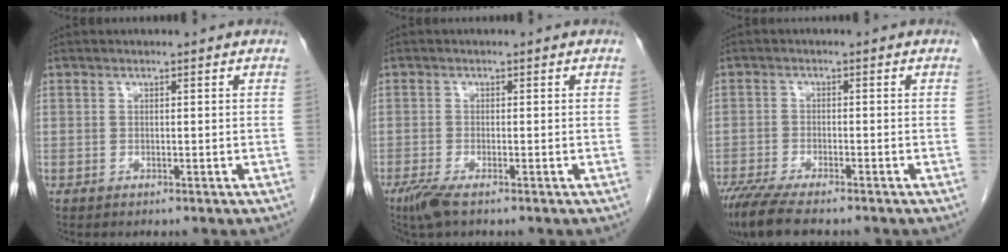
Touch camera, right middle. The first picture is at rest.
{"total": 3.1, "force": [-2.1, 0.4, 2.2], "torque": [-0.051, -0.010, -0.041]}
{"total": 9.2, "force": [-7.4, 1.6, 5.1], "torque": [-0.089, -0.021, -0.124]}